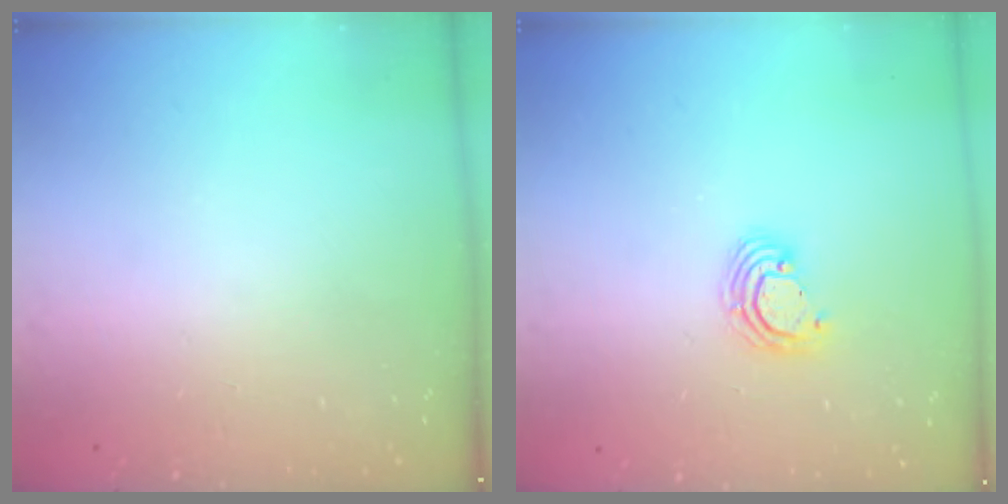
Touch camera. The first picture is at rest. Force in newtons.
{"total": 3.6, "press": 3.6, "slide": 0.2}